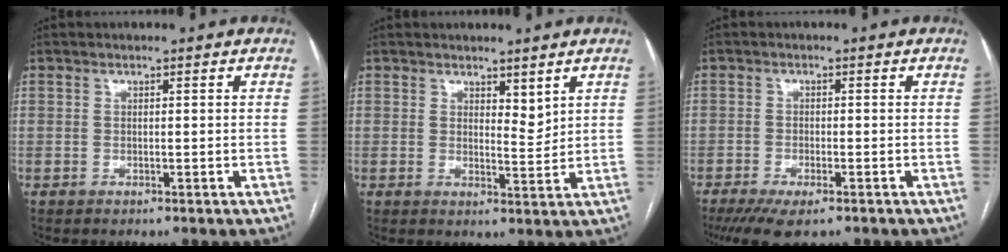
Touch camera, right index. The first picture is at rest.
{"total": 2.9, "force": [2.1, 1.1, 1.6], "torque": [-0.022, -0.012, 0.039]}
{"total": 6.7, "force": [-4.8, 1.9, 4.3], "torque": [-0.067, -0.013, -0.077]}